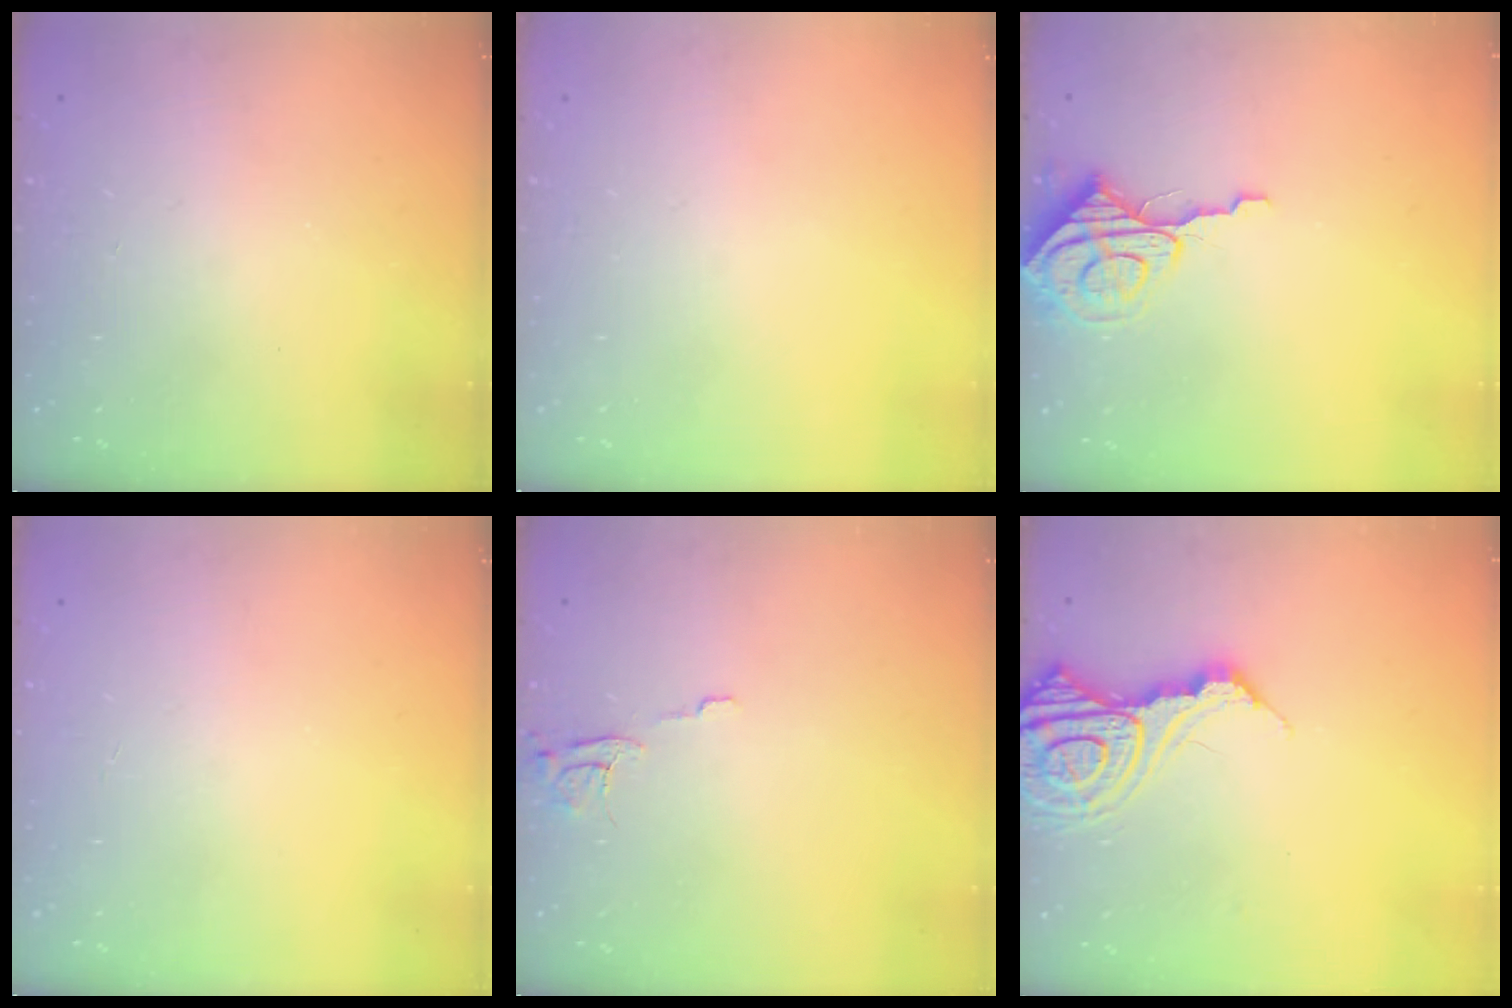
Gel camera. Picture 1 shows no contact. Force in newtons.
{"total": 0.0}
{"total": 8.1, "press": 8.1, "slide": 0.7}
{"total": 0.0}
{"total": 6.3, "press": 6.3, "slide": 0.5}
{"total": 15.3, "press": 15.2, "slide": 1.6}